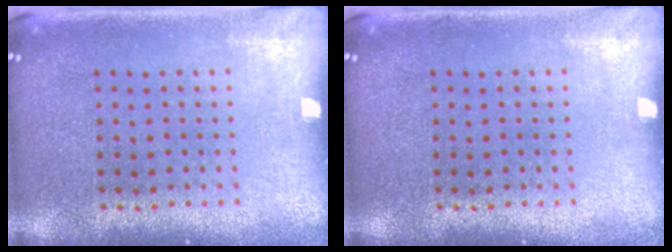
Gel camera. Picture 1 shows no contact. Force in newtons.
{"total": 0.0}